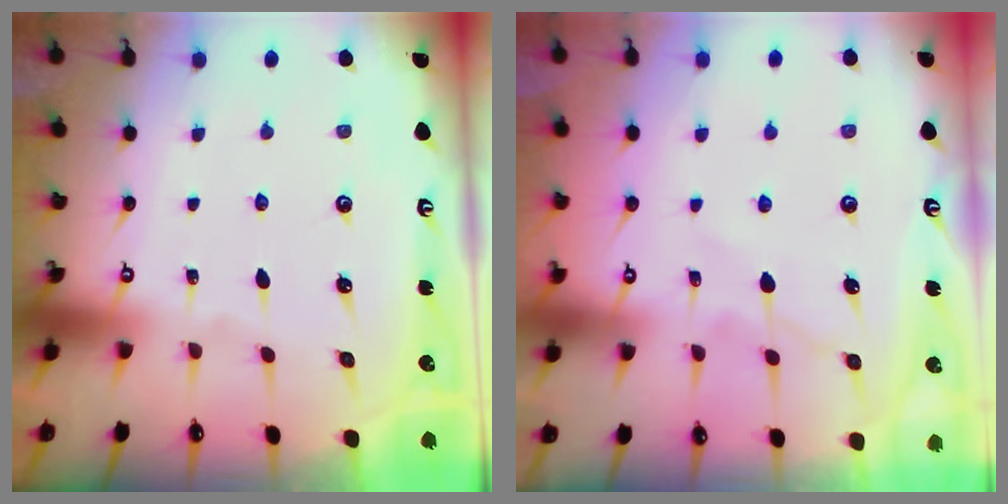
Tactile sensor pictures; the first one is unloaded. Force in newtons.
{"total": 7.8, "press": 7.7, "slide": 0.7}